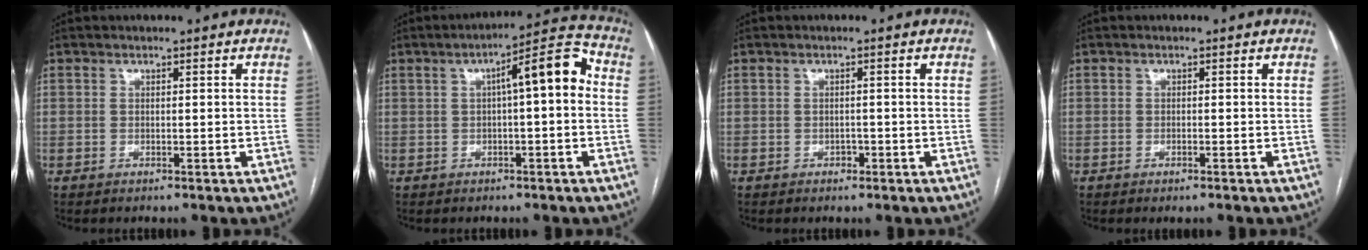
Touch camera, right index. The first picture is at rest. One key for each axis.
{"total": 8.8, "fx": 1.0, "fy": 1.6, "fz": 8.6, "tx": -0.122, "ty": 0.033, "tz": 0.009}
{"total": 1.0, "fx": -0.5, "fy": 0.8, "fz": 0.4, "tx": -0.005, "ty": 0.003, "tz": -0.007}
{"total": 0.9, "fx": -0.6, "fy": 0.0, "fz": 0.7, "tx": -0.013, "ty": -0.002, "tz": -0.008}